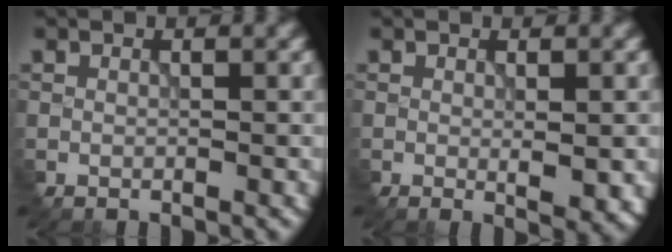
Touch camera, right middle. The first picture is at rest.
{"total": 2.1, "force": [0.0, 0.4, 2.0], "torque": [-0.031, -0.005, 0.003]}